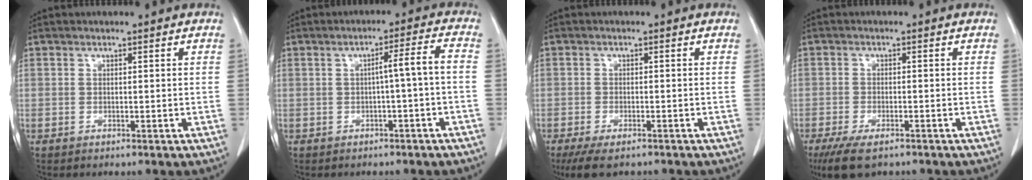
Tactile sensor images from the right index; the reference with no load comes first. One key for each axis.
{"total": 4.4, "fx": -0.9, "fy": -0.1, "fz": 4.3, "tx": -0.066, "ty": 0.015, "tz": -0.009}
{"total": 6.9, "fx": -5.1, "fy": 2.4, "fz": 4.0, "tx": -0.065, "ty": -0.012, "tz": -0.081}
{"total": 7.2, "fx": -5.0, "fy": 2.6, "fz": 4.5, "tx": -0.080, "ty": -0.013, "tz": -0.083}